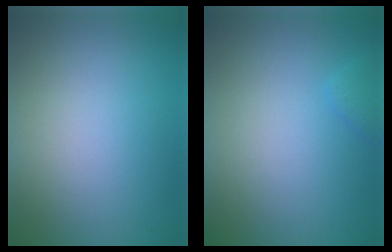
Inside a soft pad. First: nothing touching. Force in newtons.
{"total": 1.6, "press": 1.6, "slide": 0.2}